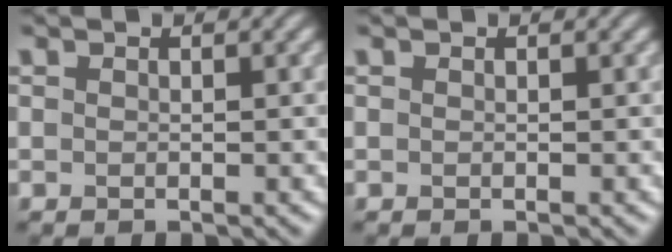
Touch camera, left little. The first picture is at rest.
{"total": 0.0}